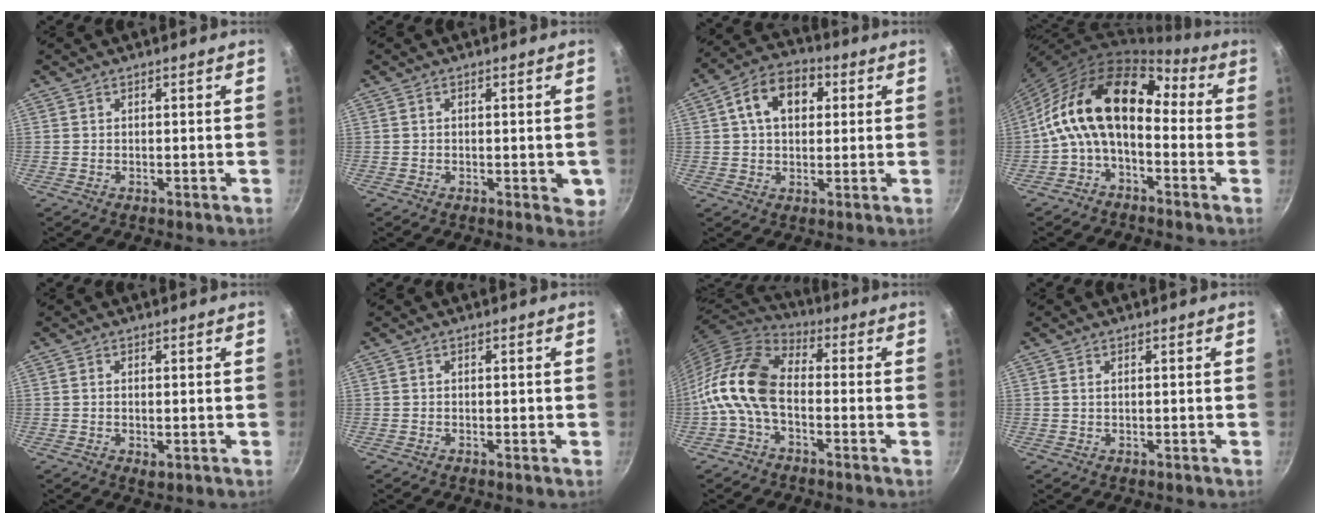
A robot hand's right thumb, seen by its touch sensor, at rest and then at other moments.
{"total": 3.5, "force": [-0.5, 1.8, 3.0], "torque": [-0.027, -0.005, -0.007]}
{"total": 11.1, "force": [2.8, 7.7, 7.5], "torque": [-0.100, 0.016, 0.035]}
{"total": 16.2, "force": [-1.1, 10.0, 12.7], "torque": [-0.212, 0.052, -0.042]}
{"total": 1.7, "force": [0.0, 0.9, 1.5], "torque": [-0.024, -0.005, 0.000]}
{"total": 0.6, "force": [0.0, 0.4, 0.5], "torque": [-0.002, 0.002, 0.000]}
{"total": 12.6, "force": [-2.8, 7.6, 9.7], "torque": [-0.182, 0.039, -0.075]}
{"total": 0.7, "force": [0.3, 0.3, 0.5], "torque": [-0.013, 0.000, 0.008]}